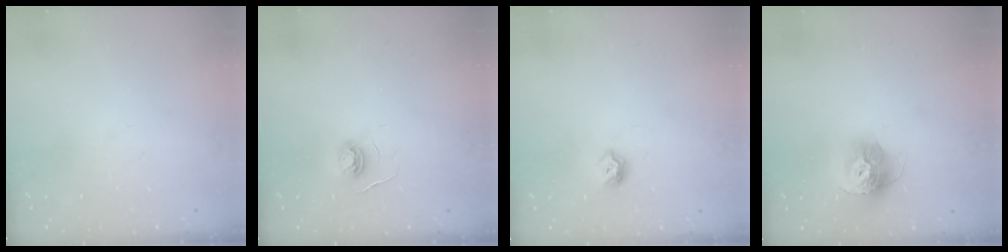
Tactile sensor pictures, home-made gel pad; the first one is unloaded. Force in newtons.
{"total": 4.0, "press": 4.0, "slide": 0.5}
{"total": 5.6, "press": 5.5, "slide": 0.9}
{"total": 12.8, "press": 12.8, "slide": 1.1}